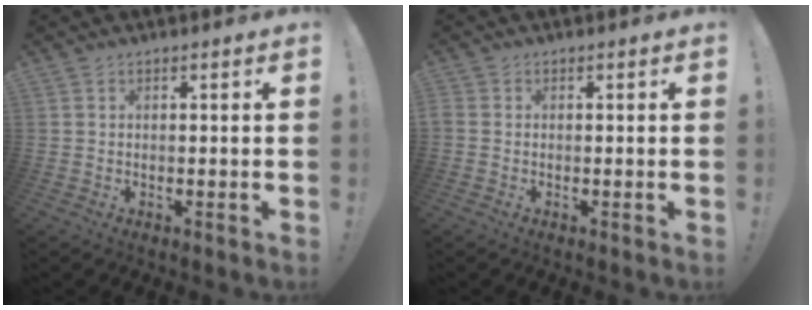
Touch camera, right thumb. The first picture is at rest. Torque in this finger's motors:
{"motor_torque": [-0.24, 0.83, 0.28, 0.07, 0.21]}